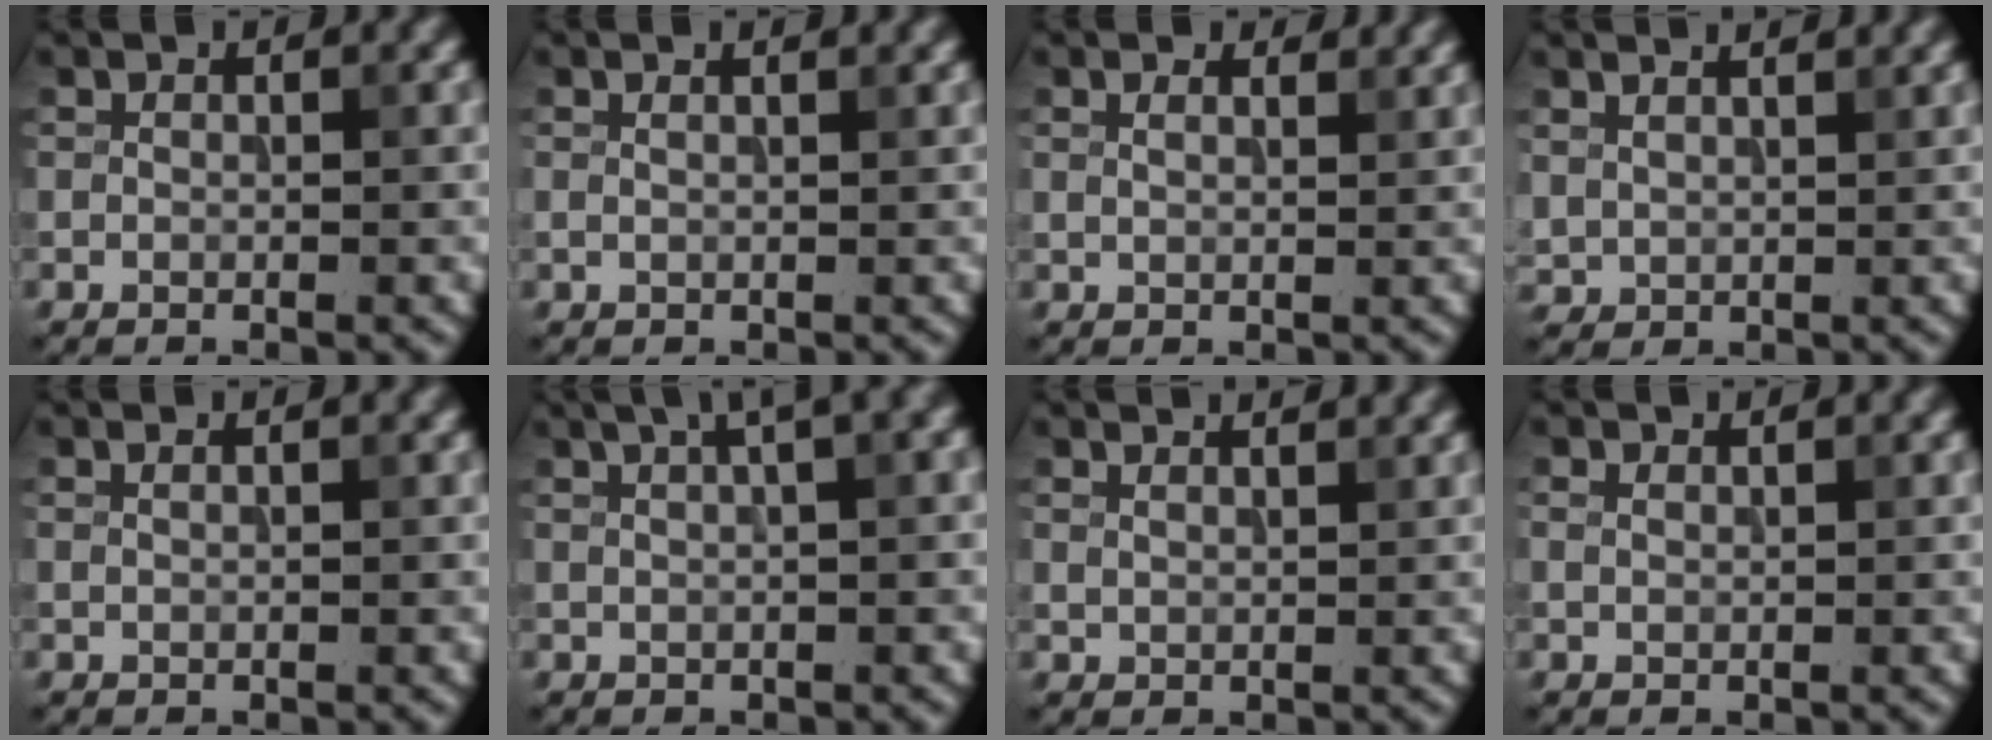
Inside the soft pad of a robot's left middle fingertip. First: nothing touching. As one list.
[{"total": 2.1, "force": [1.4, 0.8, 1.3], "torque": [-0.008, 0.000, -0.002]}, {"total": 3.1, "force": [2.3, 1.3, 1.6], "torque": [-0.025, 0.010, 0.017]}, {"total": 2.9, "force": [2.4, 1.1, 1.2], "torque": [-0.024, 0.012, 0.038]}, {"total": 0.9, "force": [0.7, 0.3, 0.6], "torque": [-0.008, -0.001, 0.004]}, {"total": 4.7, "force": [2.7, 1.2, 3.7], "torque": [-0.045, 0.020, 0.034]}, {"total": 2.5, "force": [2.2, 0.6, 0.9], "torque": [-0.011, 0.007, 0.024]}, {"total": 0.7, "force": [0.6, 0.3, 0.4], "torque": [-0.010, 0.002, 0.012]}]